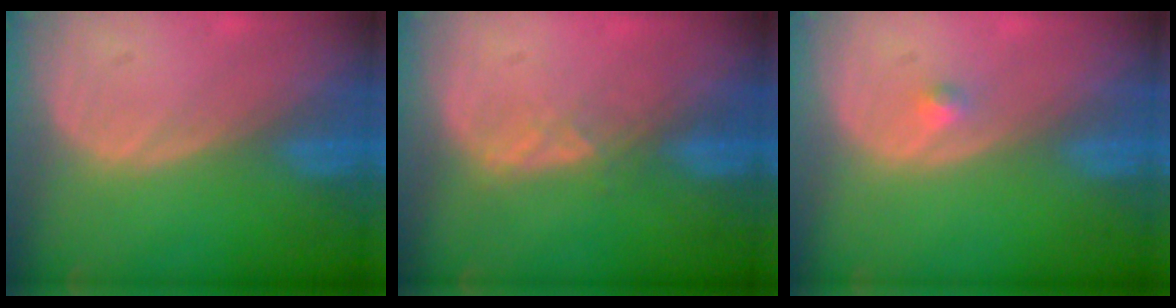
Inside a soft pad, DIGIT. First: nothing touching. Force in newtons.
{"total": 2.0, "press": 1.9, "slide": 0.7}
{"total": 1.1, "press": 0.9, "slide": 0.5}